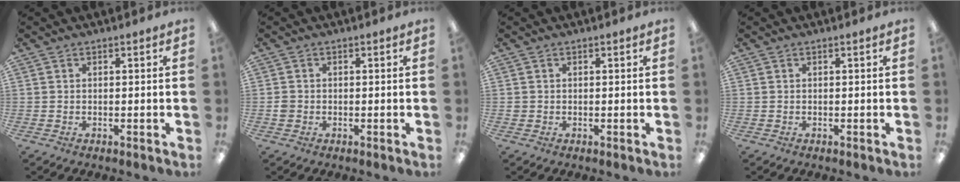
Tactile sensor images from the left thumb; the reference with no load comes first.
{"total": 1.7, "force": [-0.5, 1.6, 0.5], "torque": [-0.008, 0.003, -0.010]}
{"total": 0.9, "force": [0.0, 0.9, 0.1], "torque": [-0.002, 0.005, -0.002]}
{"total": 0.0}